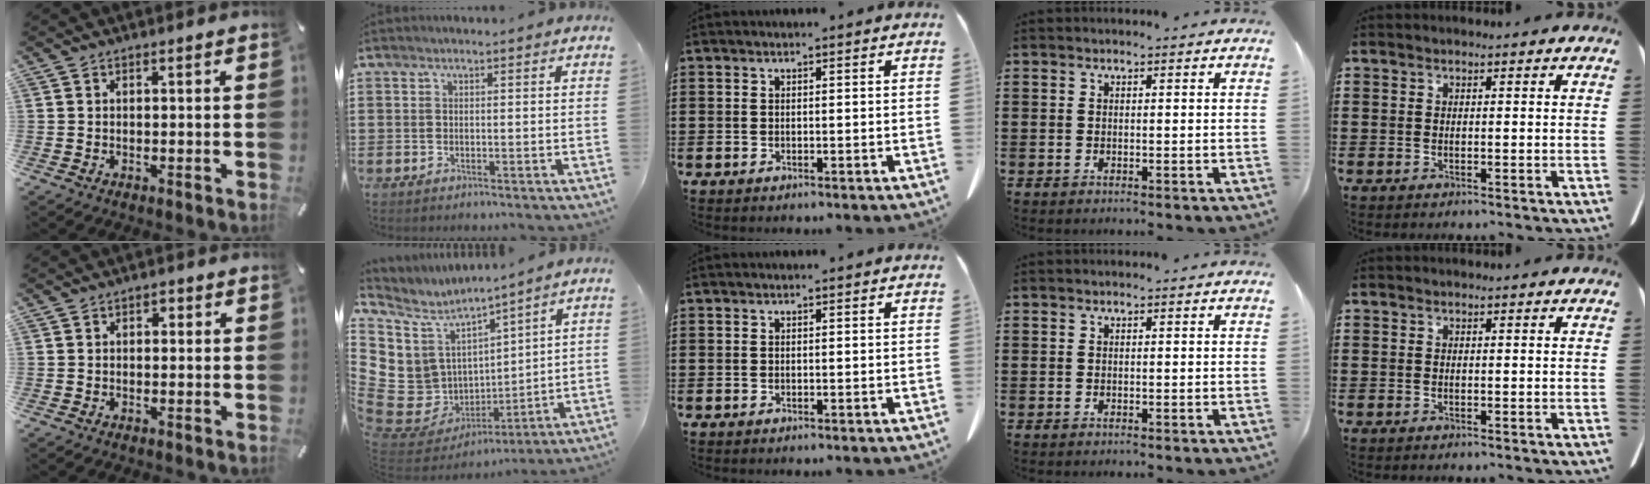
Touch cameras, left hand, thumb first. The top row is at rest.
{"thumb": {"total": 1.2, "force": [-0.1, 1.0, 0.7], "torque": [-0.014, 0.007, -0.004]}, "index": {"total": 8.3, "force": [1.3, 8.2, 0.9], "torque": [-0.080, -0.038, 0.031]}}